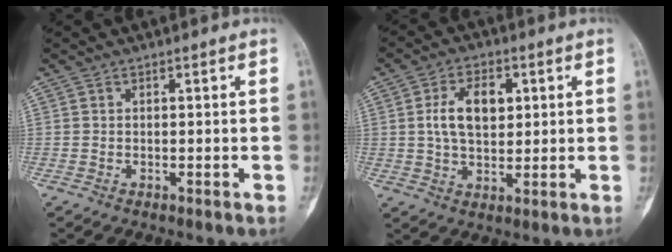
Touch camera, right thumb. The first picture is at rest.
{"total": 8.9, "force": [1.9, 5.5, 6.8], "torque": [-0.106, 0.000, 0.035]}